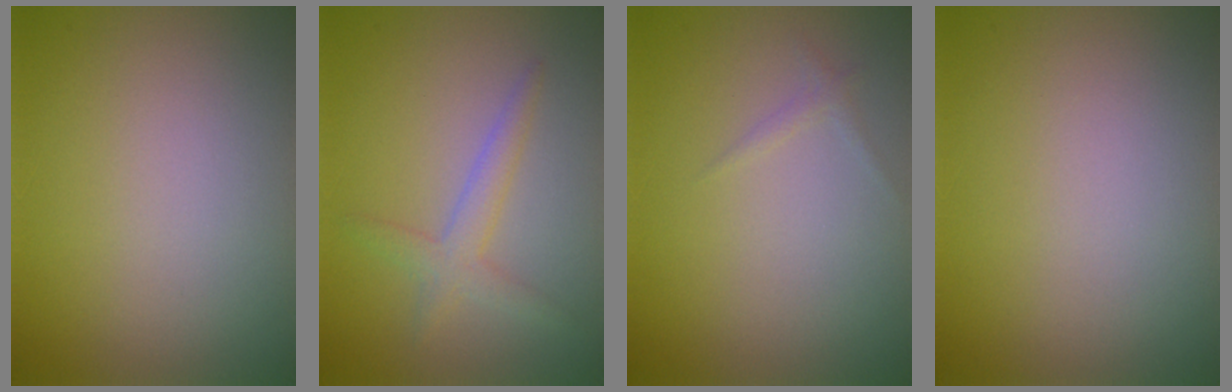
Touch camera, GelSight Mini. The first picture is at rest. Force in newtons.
{"total": 2.1, "press": 2.1, "slide": 0.1}
{"total": 0.6, "press": 0.6, "slide": 0.1}
{"total": 0.0}